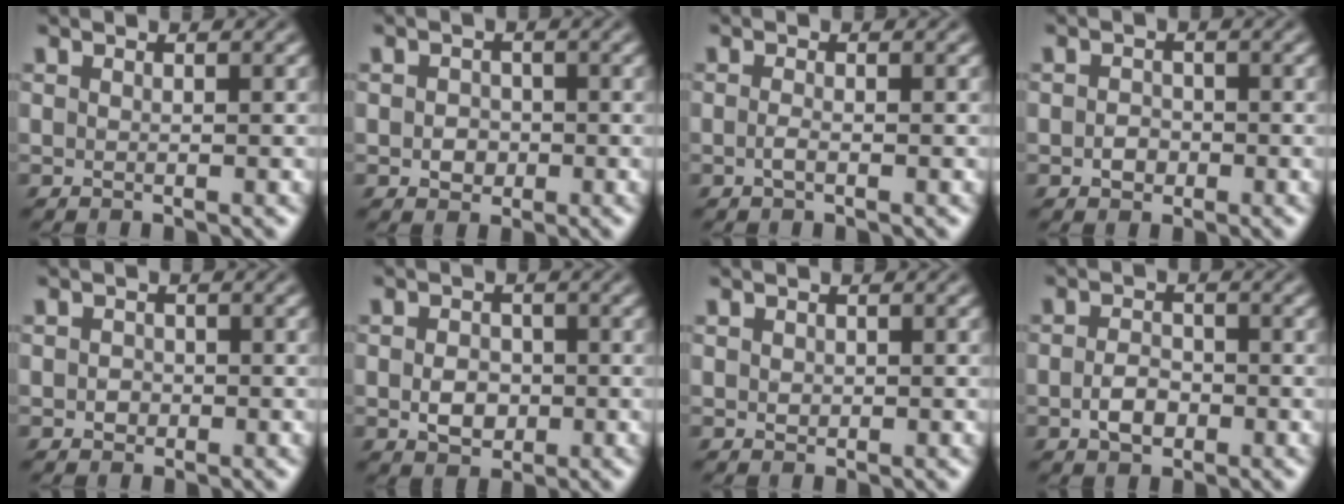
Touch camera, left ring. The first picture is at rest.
{"total": 1.8, "force": [-0.3, 1.6, 0.8], "torque": [-0.012, -0.002, -0.009]}
{"total": 0.9, "force": [-0.4, 0.3, 0.7], "torque": [-0.018, 0.000, -0.008]}
{"total": 1.5, "force": [-0.5, 1.3, 0.7], "torque": [-0.011, -0.001, -0.011]}
{"total": 1.2, "force": [-0.2, 1.0, 0.4], "torque": [-0.005, -0.003, -0.007]}
{"total": 2.9, "force": [-0.6, 2.2, 1.8], "torque": [-0.031, -0.002, -0.014]}
{"total": 0.7, "force": [0.1, 0.6, 0.3], "torque": [-0.005, -0.002, 0.000]}
{"total": 2.5, "force": [-0.8, 1.7, 1.7], "torque": [-0.035, 0.000, -0.018]}